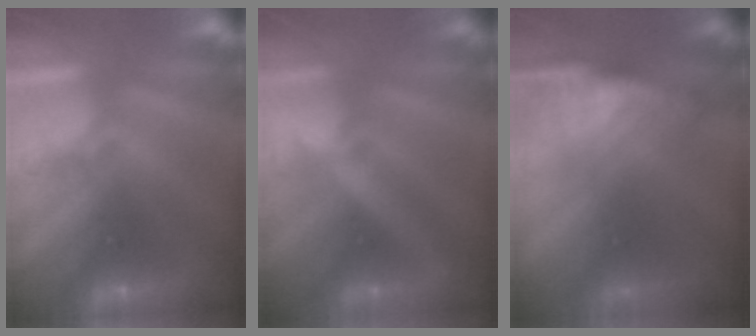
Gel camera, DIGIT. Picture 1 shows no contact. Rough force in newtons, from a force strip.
{"total": 2.4}
{"total": 7.1}